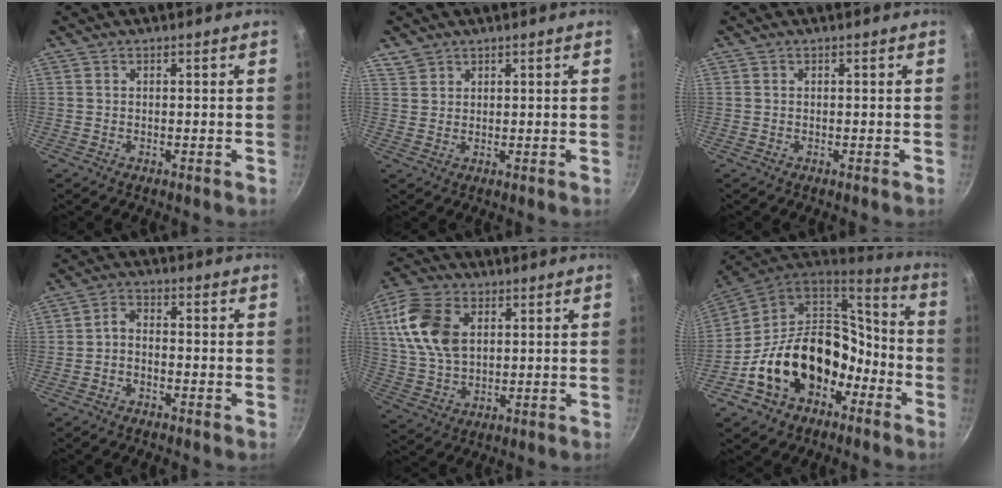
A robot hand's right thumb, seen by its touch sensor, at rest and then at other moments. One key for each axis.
{"total": 2.9, "fx": 2.0, "fy": 2.0, "fz": 0.5, "tx": 0.002, "ty": 0.002, "tz": 0.039}
{"total": 0.0}
{"total": 3.0, "fx": -1.7, "fy": 1.7, "fz": 1.8, "tx": -0.036, "ty": 0.023, "tz": -0.036}
{"total": 13.8, "fx": 3.9, "fy": 8.8, "fz": 9.8, "tx": -0.179, "ty": -0.003, "tz": 0.073}
{"total": 21.8, "fx": -6.5, "fy": 15.9, "fz": 13.5, "tx": -0.206, "ty": 0.077, "tz": -0.097}